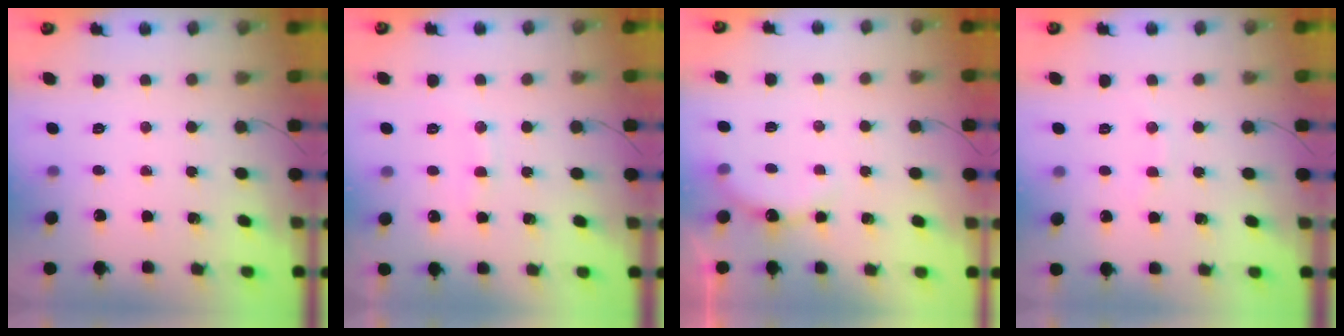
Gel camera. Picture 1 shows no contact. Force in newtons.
{"total": 8.1, "press": 8.0, "slide": 1.0}
{"total": 6.3, "press": 6.1, "slide": 1.4}
{"total": 2.7, "press": 2.6, "slide": 0.8}